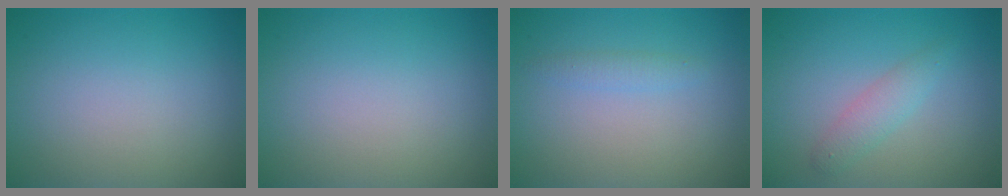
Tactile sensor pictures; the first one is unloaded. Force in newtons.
{"total": 0.0}
{"total": 1.1, "press": 1.1, "slide": 0.0}
{"total": 1.9, "press": 1.9, "slide": 0.0}